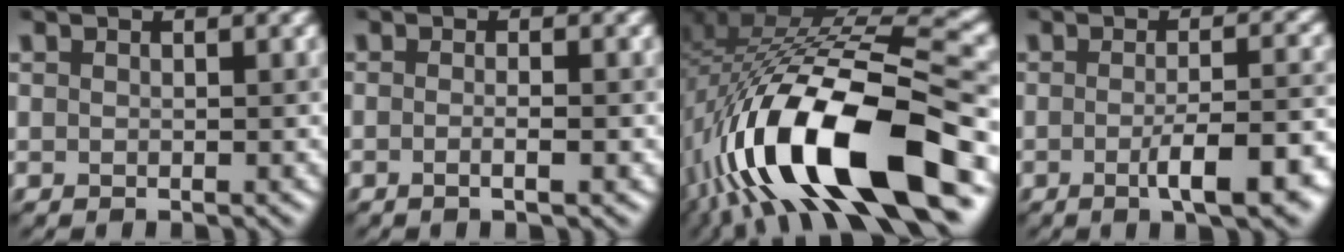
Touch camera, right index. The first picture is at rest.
{"total": 2.6, "force": [0.0, 1.2, 2.3], "torque": [-0.001, -0.004, -0.019]}
{"total": 17.4, "force": [-6.2, 6.5, 14.8], "torque": [-0.266, 0.003, -0.103]}
{"total": 6.8, "force": [-2.1, 1.8, 6.2], "torque": [-0.085, -0.004, -0.029]}